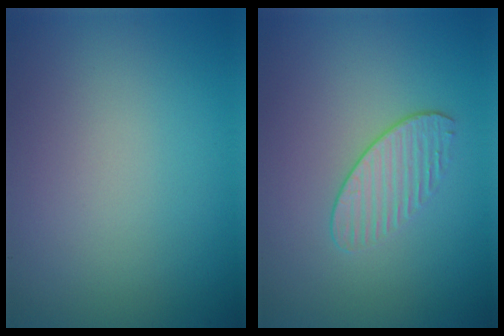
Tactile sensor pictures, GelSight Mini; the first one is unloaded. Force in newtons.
{"total": 1.8, "press": 1.3, "slide": 1.1}